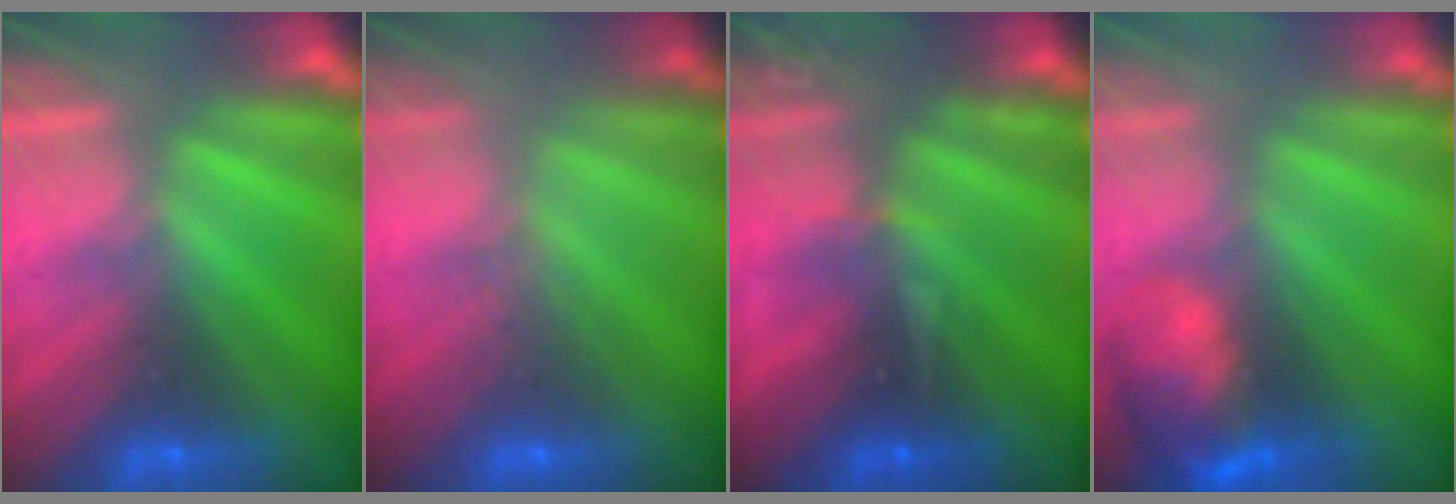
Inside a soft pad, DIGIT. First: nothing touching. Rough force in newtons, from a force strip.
{"total": 2.9}
{"total": 3.2}
{"total": 6.0}